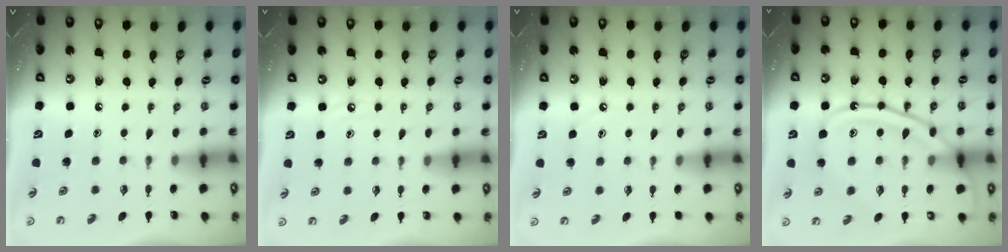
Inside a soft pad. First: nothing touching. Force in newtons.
{"total": 3.6, "press": 3.5, "slide": 0.5}
{"total": 2.7, "press": 2.7, "slide": 0.5}
{"total": 16.6, "press": 16.5, "slide": 1.4}